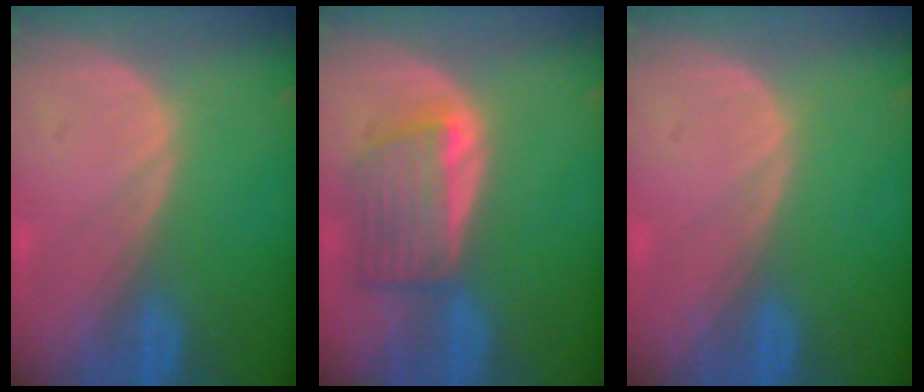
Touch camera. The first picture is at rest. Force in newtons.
{"total": 6.2, "press": 6.2, "slide": 0.4}
{"total": 0.0}